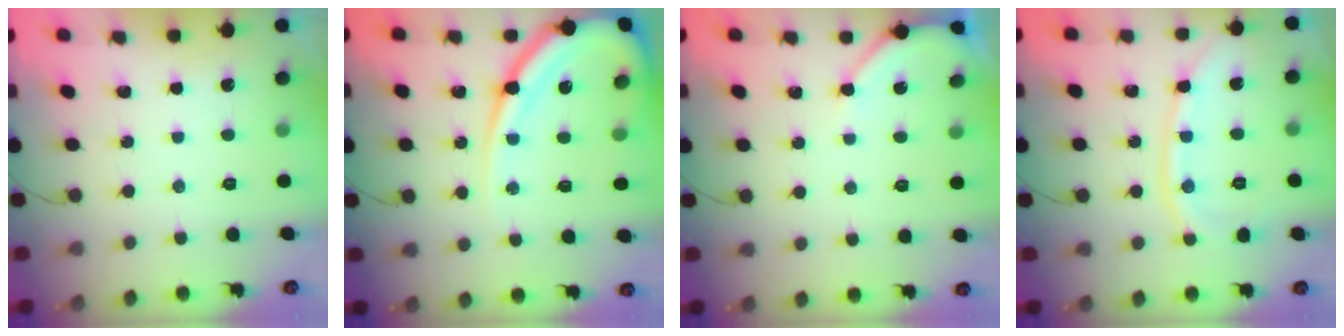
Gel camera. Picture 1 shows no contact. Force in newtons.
{"total": 17.0, "press": 16.9, "slide": 1.3}
{"total": 5.6, "press": 5.6, "slide": 0.9}
{"total": 9.3, "press": 9.3, "slide": 0.6}